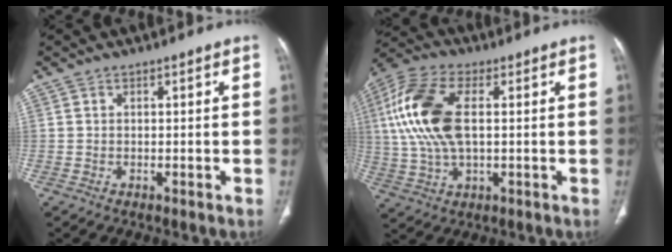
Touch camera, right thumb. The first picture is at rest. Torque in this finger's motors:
{"motor_torque": [-0.76, 1.67, 1.14, 0.25, 0.23]}